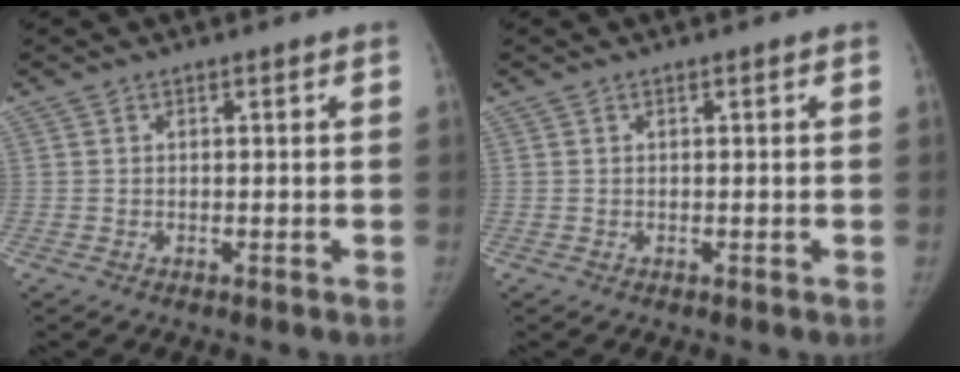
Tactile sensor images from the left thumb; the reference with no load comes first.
{"total": 0.0}